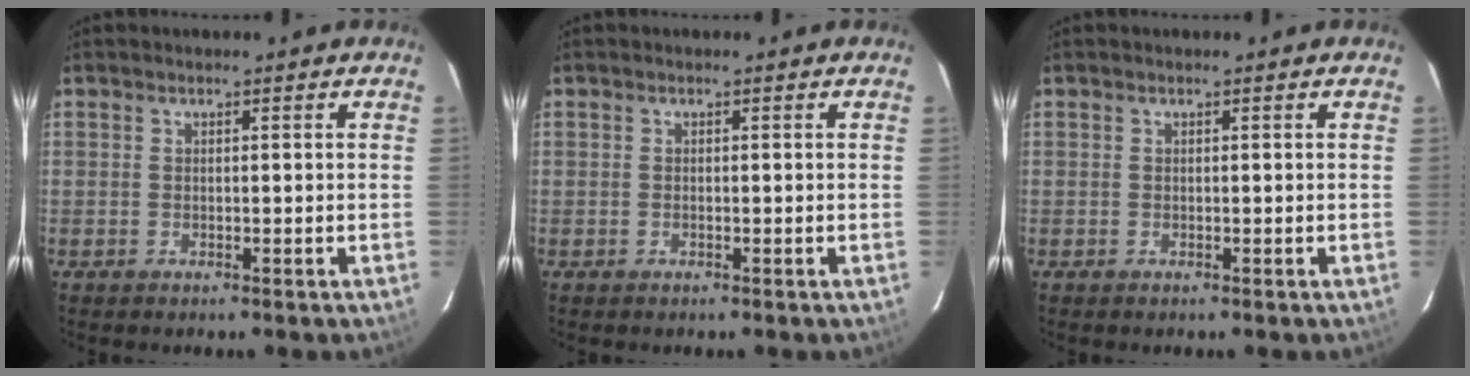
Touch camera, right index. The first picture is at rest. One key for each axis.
{"total": 0.0}
{"total": 0.0}